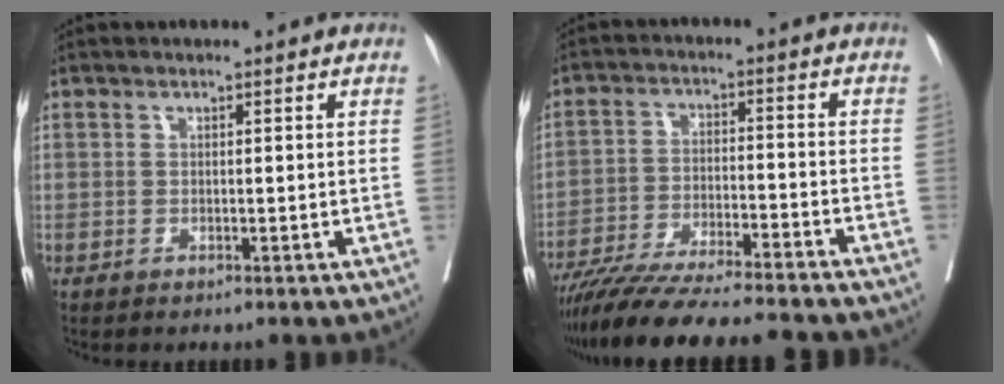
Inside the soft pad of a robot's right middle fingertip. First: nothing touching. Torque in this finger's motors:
{"motor_torque": [1.09, -1.05, 0.31, 0.11]}